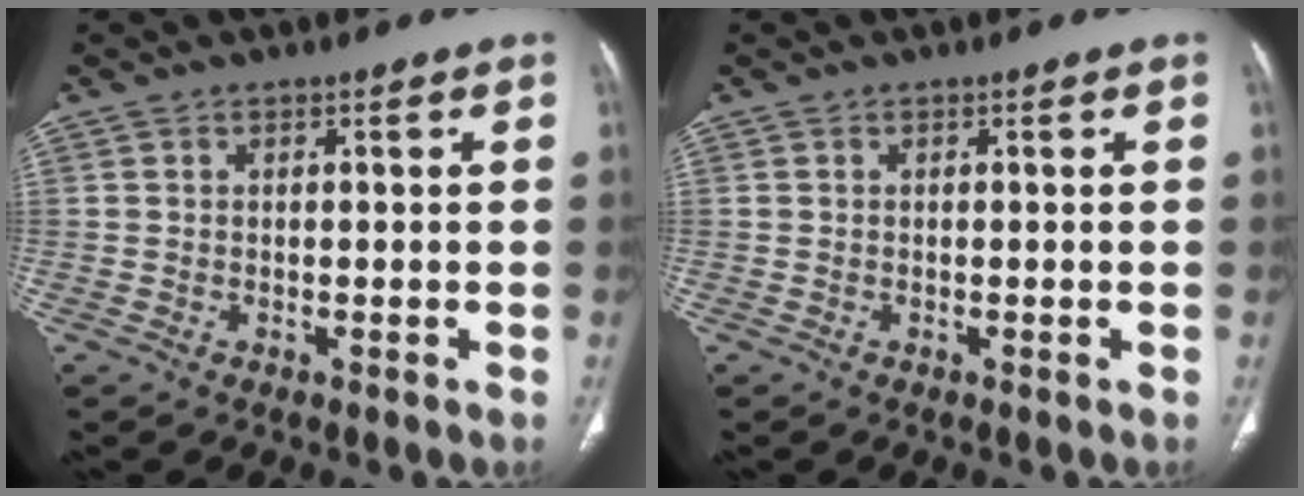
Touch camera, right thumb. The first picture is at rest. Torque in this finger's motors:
{"motor_torque": [0.00, 0.00, -0.01, -0.01, 0.03]}